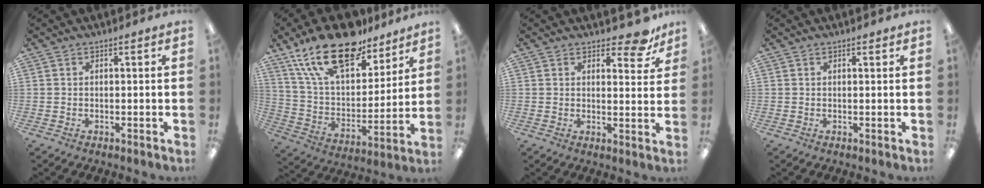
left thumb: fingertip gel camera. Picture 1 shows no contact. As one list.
[{"total": 22.4, "force": [15.5, 10.1, 12.6], "torque": [-0.241, -0.078, 0.276]}, {"total": 6.8, "force": [5.3, 2.7, 3.4], "torque": [-0.025, -0.036, 0.087]}, {"total": 0.7, "force": [0.5, 0.1, 0.4], "torque": [-0.001, -0.002, 0.007]}]